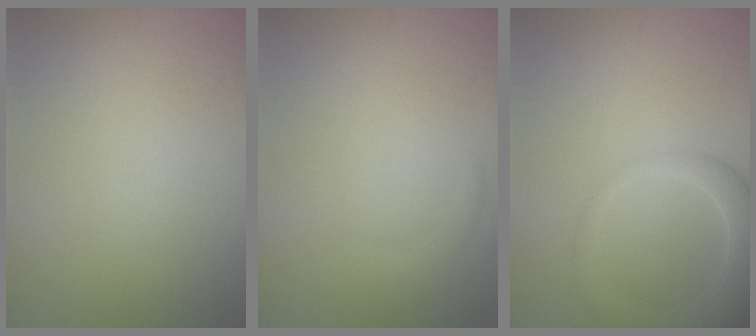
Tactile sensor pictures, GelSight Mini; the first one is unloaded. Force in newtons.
{"total": 1.0, "press": 1.0, "slide": 0.1}
{"total": 5.2, "press": 5.2, "slide": 0.5}